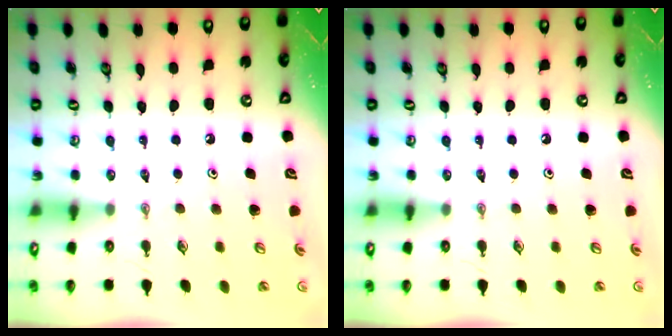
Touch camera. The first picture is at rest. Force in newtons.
{"total": 0.0}